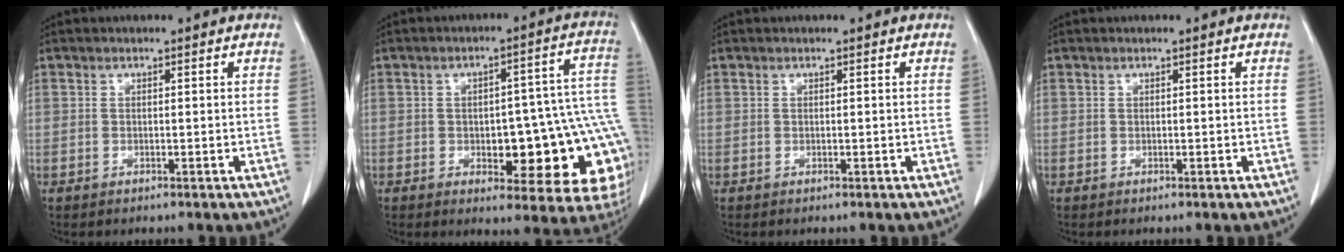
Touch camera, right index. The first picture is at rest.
{"total": 19.5, "force": [-4.4, 6.8, 17.8], "torque": [-0.128, 0.043, -0.035]}
{"total": 0.0}
{"total": 0.0}